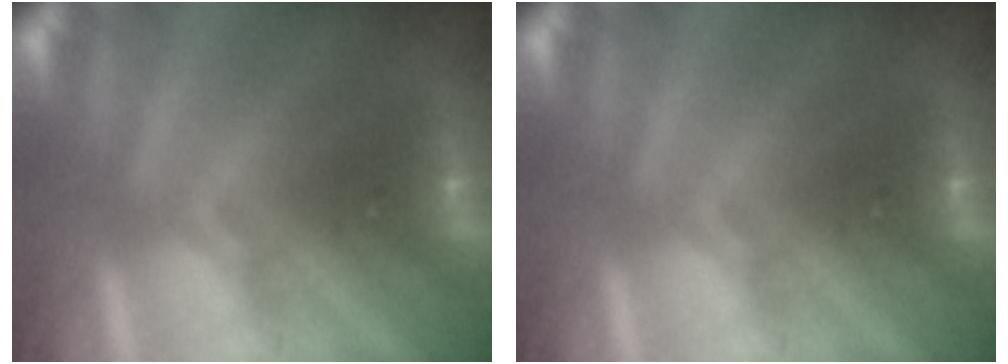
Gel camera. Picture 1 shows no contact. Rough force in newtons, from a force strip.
{"total": 0.0}